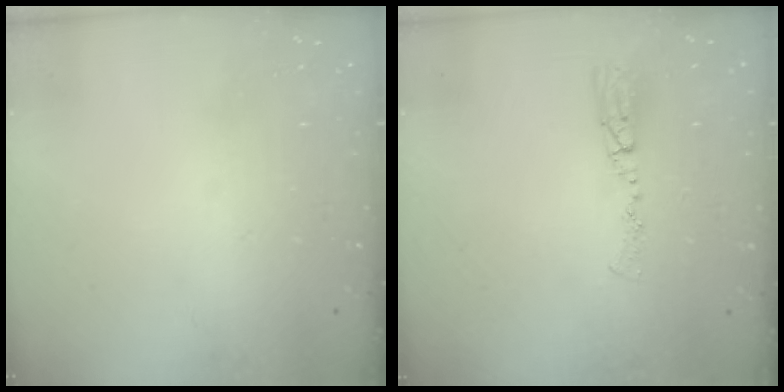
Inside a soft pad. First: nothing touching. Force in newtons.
{"total": 6.9, "press": 6.7, "slide": 1.8}